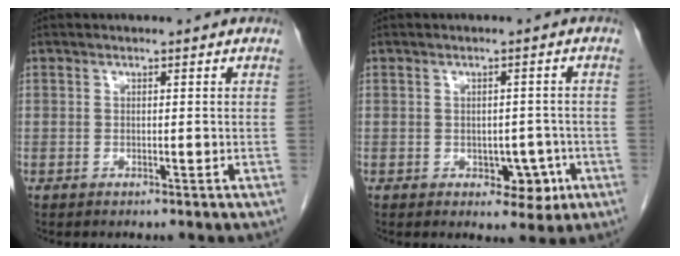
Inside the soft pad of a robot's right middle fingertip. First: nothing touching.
{"total": 4.1, "force": [-1.4, 2.6, 2.9], "torque": [-0.026, 0.004, -0.010]}